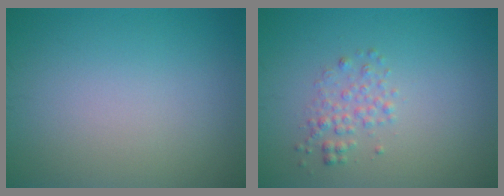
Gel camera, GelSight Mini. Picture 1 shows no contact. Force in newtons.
{"total": 1.7, "press": 1.7, "slide": 0.0}